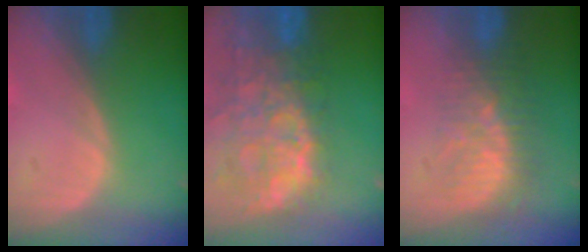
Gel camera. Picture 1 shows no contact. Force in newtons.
{"total": 13.7, "press": 11.2, "slide": 7.9}
{"total": 8.8, "press": 7.5, "slide": 4.7}